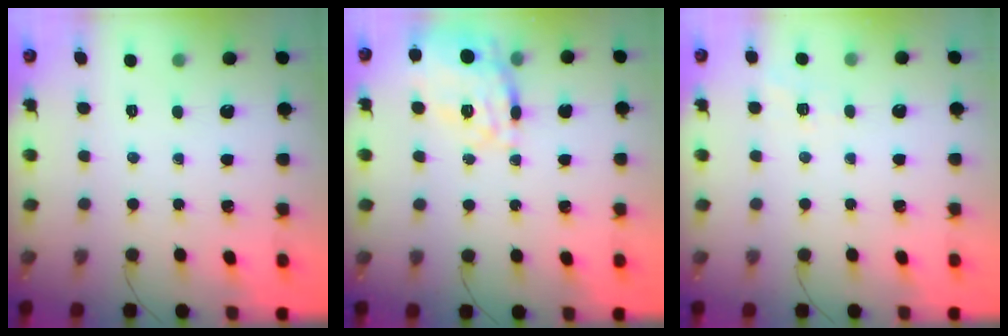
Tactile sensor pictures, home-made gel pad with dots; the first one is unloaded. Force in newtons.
{"total": 16.3, "press": 16.2, "slide": 1.4}
{"total": 5.2, "press": 4.8, "slide": 1.8}